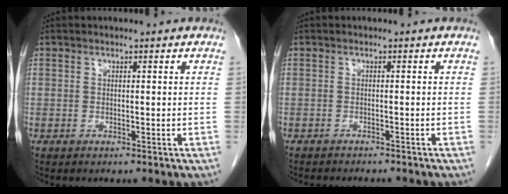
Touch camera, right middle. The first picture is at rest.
{"total": 4.9, "force": [-4.5, 0.9, 1.7], "torque": [-0.022, -0.006, -0.057]}